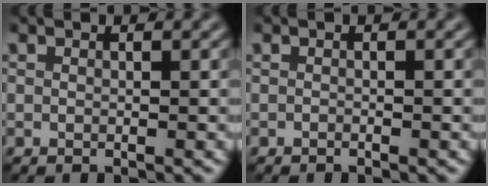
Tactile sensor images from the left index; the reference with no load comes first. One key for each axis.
{"total": 0.7, "fx": -0.7, "fy": -0.2, "fz": -0.2, "tx": 0.007, "ty": -0.001, "tz": -0.010}